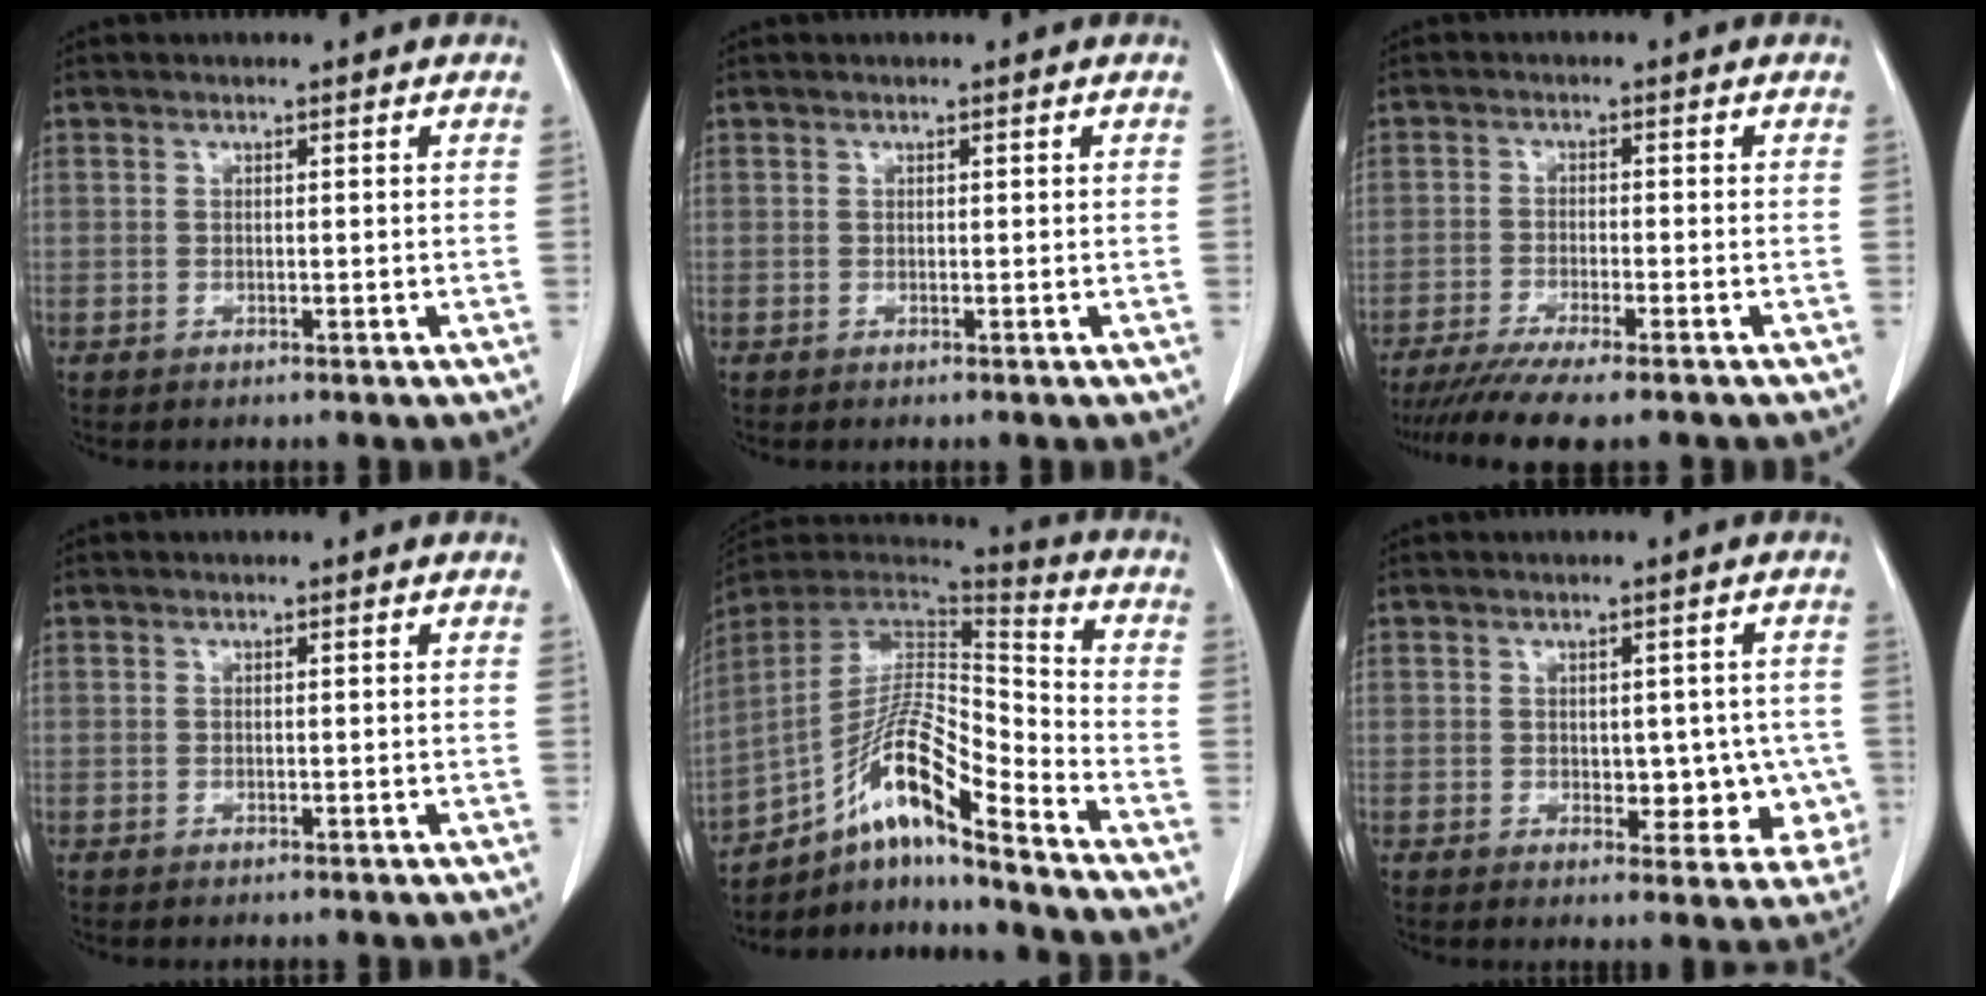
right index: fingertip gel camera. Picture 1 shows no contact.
{"total": 0.0}
{"total": 9.6, "force": [-7.9, 0.1, 5.4], "torque": [-0.074, -0.021, -0.125]}
{"total": 0.0}
{"total": 15.7, "force": [-10.7, 1.6, 11.5], "torque": [-0.209, 0.017, -0.187]}
{"total": 6.9, "force": [-0.9, 4.2, 5.5], "torque": [-0.044, 0.013, -0.004]}